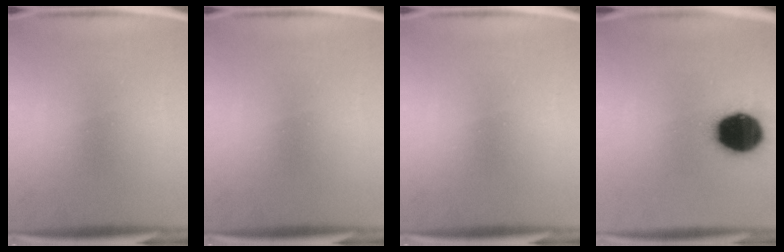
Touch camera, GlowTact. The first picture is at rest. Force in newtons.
{"total": 0.0}
{"total": 0.0}
{"total": 19.5}